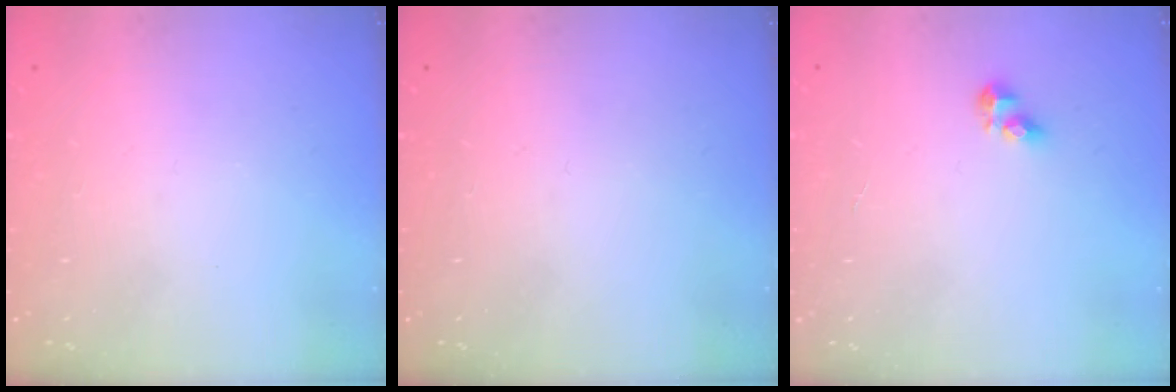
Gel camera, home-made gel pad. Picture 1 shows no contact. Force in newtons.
{"total": 0.0}
{"total": 4.8, "press": 4.7, "slide": 0.4}